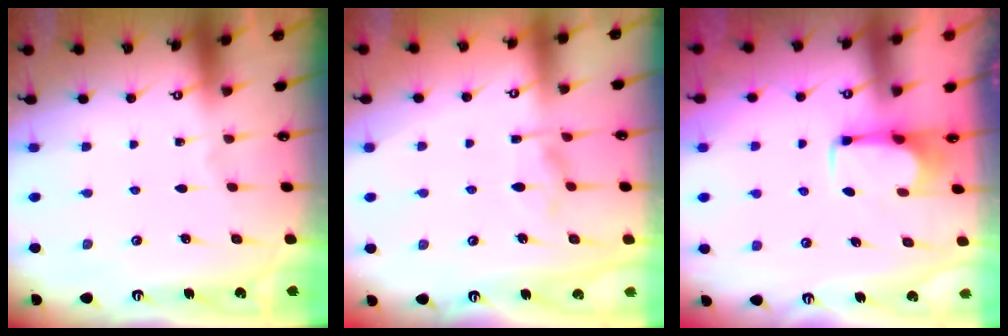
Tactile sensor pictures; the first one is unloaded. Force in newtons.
{"total": 2.9, "press": 2.6, "slide": 1.3}
{"total": 2.8, "press": 2.8, "slide": 0.5}